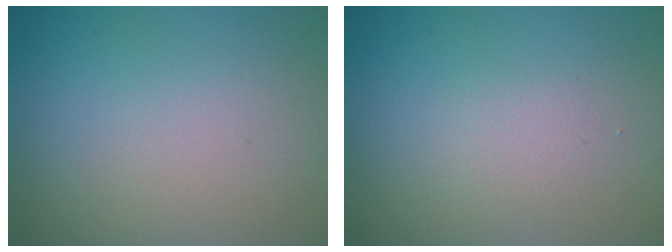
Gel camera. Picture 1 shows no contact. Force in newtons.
{"total": 1.3, "press": 1.3, "slide": 0.0}